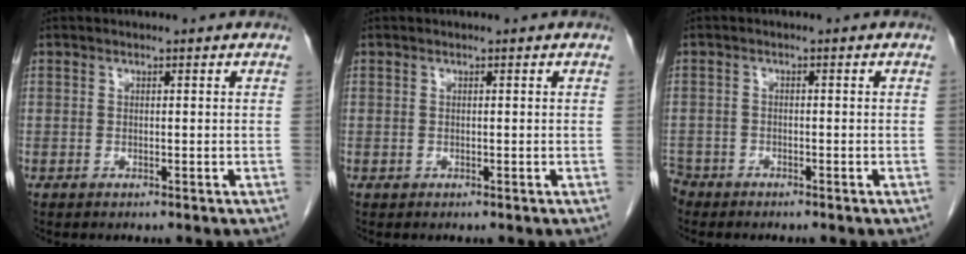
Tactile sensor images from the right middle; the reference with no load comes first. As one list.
[{"total": 0.0}, {"total": 3.2, "force": [-2.8, 1.5, 0.0], "torque": [-0.003, -0.001, -0.057]}]